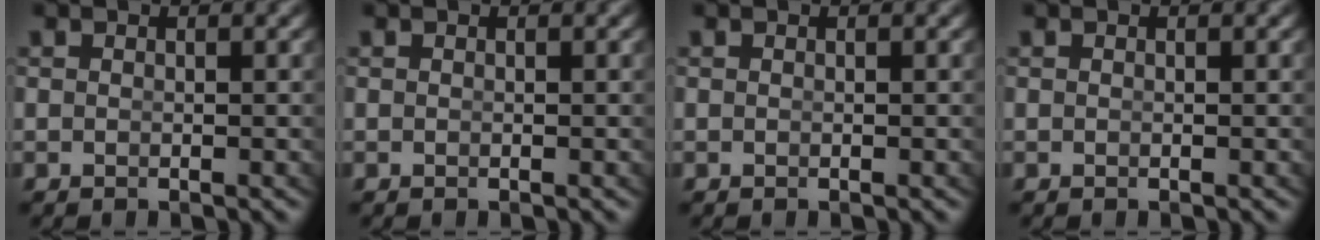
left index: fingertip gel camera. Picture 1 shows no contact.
{"total": 0.0}
{"total": 0.0}
{"total": 0.0}